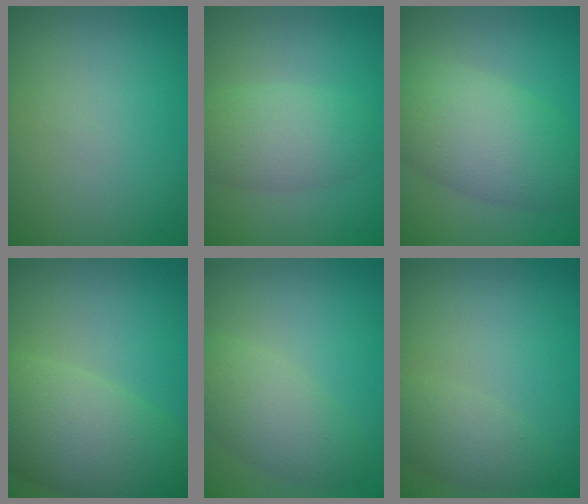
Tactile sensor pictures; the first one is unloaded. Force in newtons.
{"total": 4.0, "press": 4.0, "slide": 0.1}
{"total": 6.8, "press": 6.8, "slide": 0.2}
{"total": 7.6, "press": 7.6, "slide": 0.7}
{"total": 3.9, "press": 3.9, "slide": 0.2}
{"total": 2.5, "press": 2.5, "slide": 0.1}